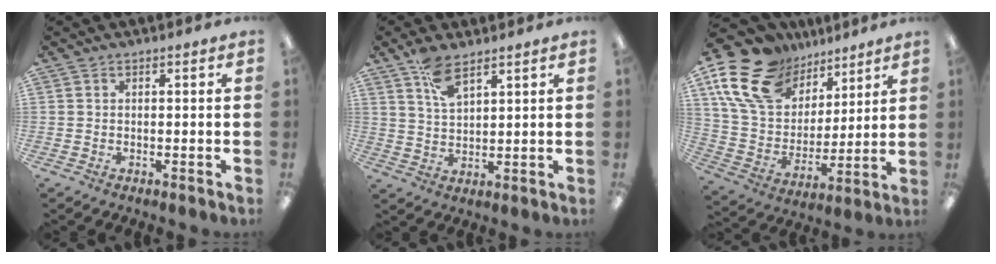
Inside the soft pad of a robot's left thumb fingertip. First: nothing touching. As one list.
[{"total": 7.0, "force": [4.8, 2.7, 4.2], "torque": [-0.079, -0.018, 0.087]}, {"total": 18.6, "force": [11.7, 11.8, 8.4], "torque": [-0.176, -0.051, 0.221]}]